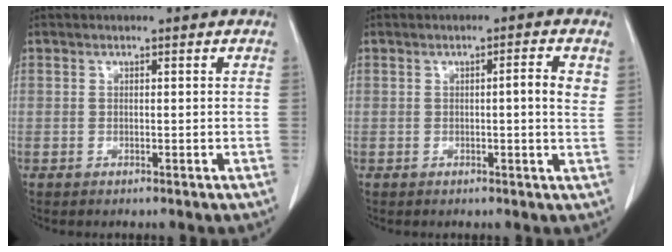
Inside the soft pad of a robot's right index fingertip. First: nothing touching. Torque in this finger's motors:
{"motor_torque": [0.31, 0.24, 0.20, 0.02]}